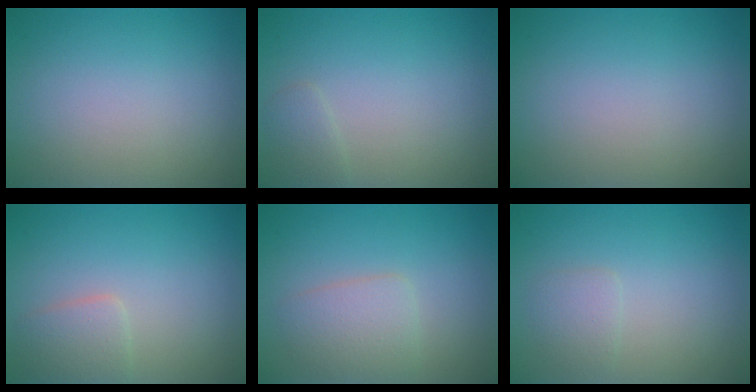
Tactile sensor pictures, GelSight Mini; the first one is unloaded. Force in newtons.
{"total": 1.1, "press": 1.1, "slide": 0.1}
{"total": 0.0}
{"total": 2.1, "press": 2.1, "slide": 0.1}
{"total": 2.5, "press": 2.5, "slide": 0.0}
{"total": 1.3, "press": 1.3, "slide": 0.1}